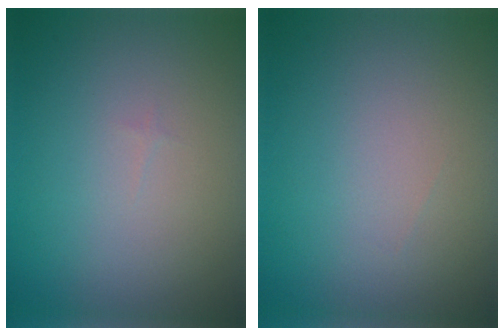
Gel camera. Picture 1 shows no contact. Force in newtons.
{"total": 0.0}